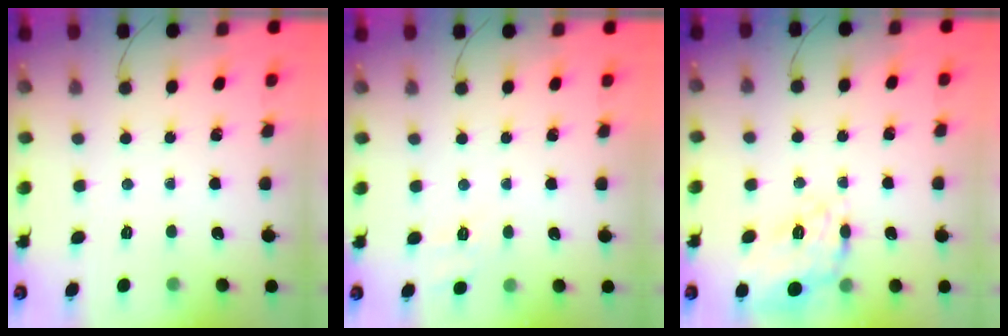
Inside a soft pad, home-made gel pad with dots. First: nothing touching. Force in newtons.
{"total": 9.0, "press": 8.8, "slide": 1.8}
{"total": 16.1, "press": 16.1, "slide": 1.0}